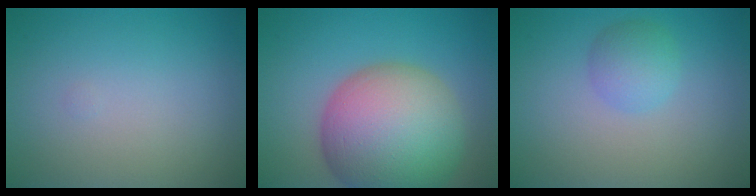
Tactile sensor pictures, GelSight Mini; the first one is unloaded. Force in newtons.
{"total": 13.4, "press": 13.4, "slide": 0.9}
{"total": 2.4, "press": 2.4, "slide": 0.1}